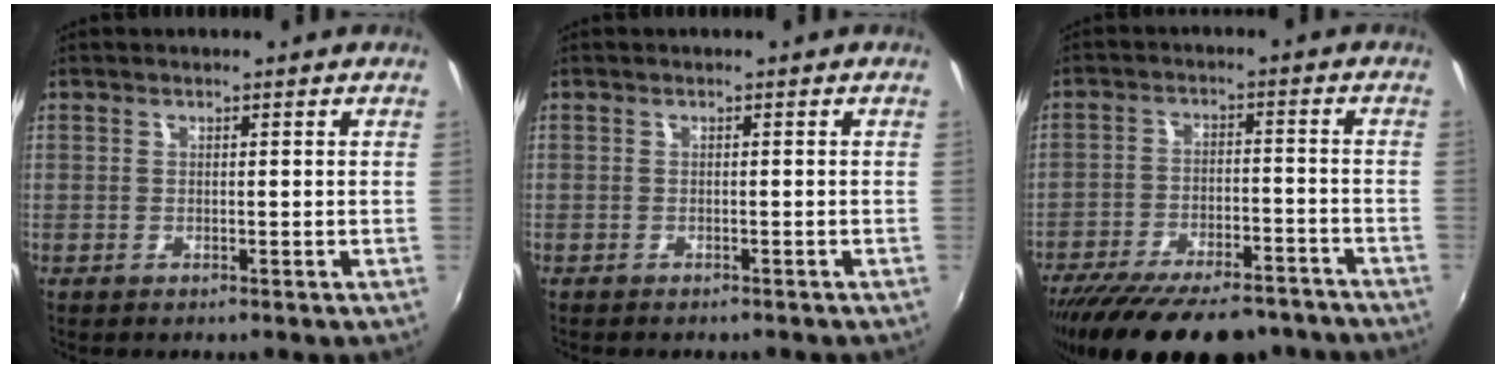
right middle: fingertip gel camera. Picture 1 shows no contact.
{"total": 1.6, "force": [-1.4, 0.4, 0.5], "torque": [-0.014, -0.010, -0.020]}
{"total": 23.8, "force": [-19.7, 7.6, 11.0], "torque": [-0.214, -0.026, -0.275]}